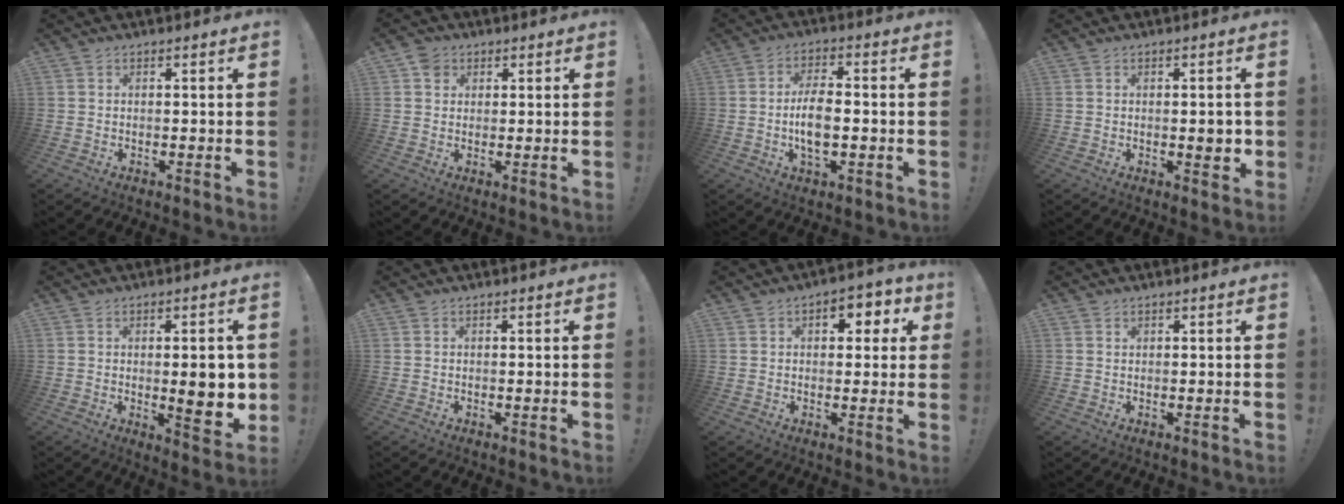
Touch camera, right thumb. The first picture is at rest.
{"total": 3.9, "force": [1.7, 3.2, 1.4], "torque": [-0.012, 0.000, 0.030]}
{"total": 8.5, "force": [-1.5, 3.8, 7.4], "torque": [-0.152, 0.002, -0.028]}
{"total": 3.7, "force": [-0.1, 1.4, 3.4], "torque": [-0.034, -0.003, -0.006]}
{"total": 11.1, "force": [0.1, 3.3, 10.5], "torque": [-0.117, -0.016, -0.001]}
{"total": 0.0}
{"total": 6.1, "force": [1.8, 4.3, 3.9], "torque": [-0.027, -0.011, 0.023]}
{"total": 0.6, "force": [0.5, 0.3, 0.1], "torque": [0.006, -0.004, 0.008]}